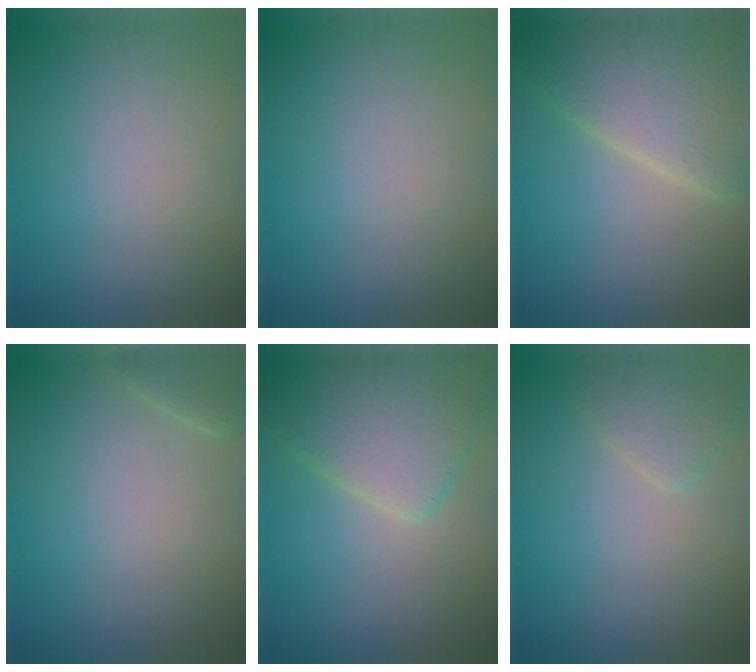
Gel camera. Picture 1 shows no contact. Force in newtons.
{"total": 0.0}
{"total": 7.6, "press": 7.6, "slide": 0.4}
{"total": 1.3, "press": 1.3, "slide": 0.0}
{"total": 6.5, "press": 6.5, "slide": 0.4}
{"total": 2.2, "press": 2.2, "slide": 0.1}